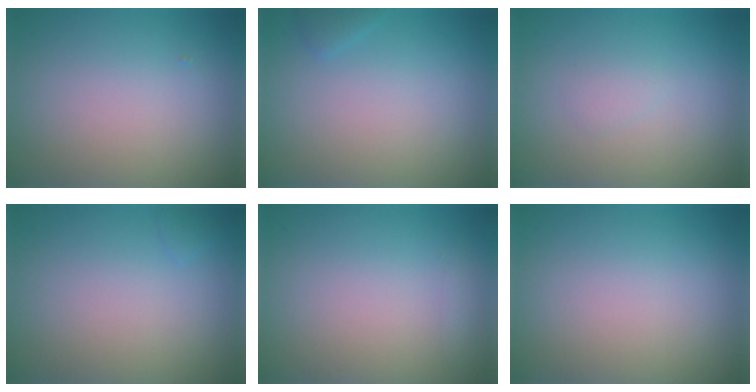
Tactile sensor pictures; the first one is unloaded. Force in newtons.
{"total": 0.7, "press": 0.7, "slide": 0.1}
{"total": 0.7, "press": 0.7, "slide": 0.1}
{"total": 0.5, "press": 0.5, "slide": 0.0}
{"total": 0.6, "press": 0.6, "slide": 0.0}
{"total": 0.0}